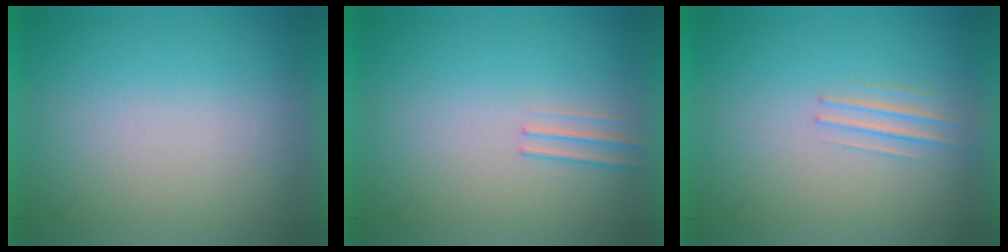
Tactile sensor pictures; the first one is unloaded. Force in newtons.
{"total": 1.1}
{"total": 1.2}